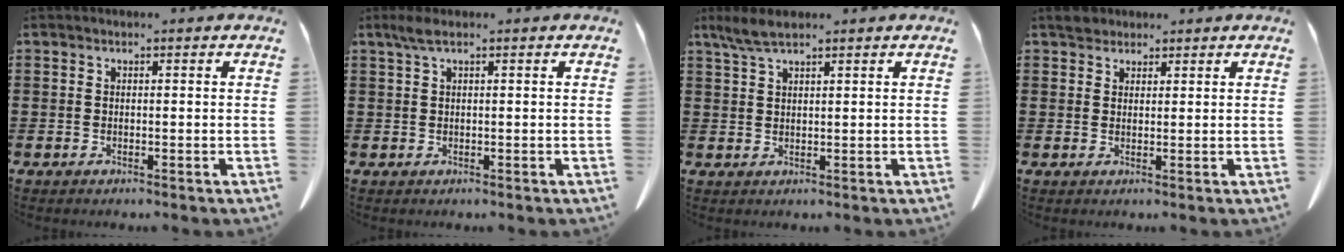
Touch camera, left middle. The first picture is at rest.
{"total": 1.6, "force": [0.7, 0.3, 1.4], "torque": [-0.030, 0.001, 0.013]}
{"total": 3.4, "force": [2.4, 0.7, 2.4], "torque": [-0.051, 0.003, 0.044]}
{"total": 2.3, "force": [2.0, 1.1, 0.4], "torque": [-0.014, 0.007, 0.039]}